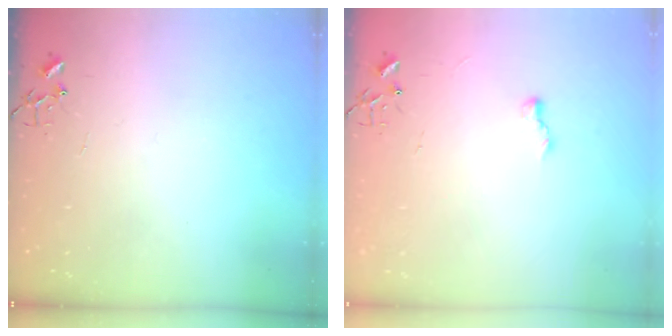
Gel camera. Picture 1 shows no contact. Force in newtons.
{"total": 6.1, "press": 6.0, "slide": 0.7}